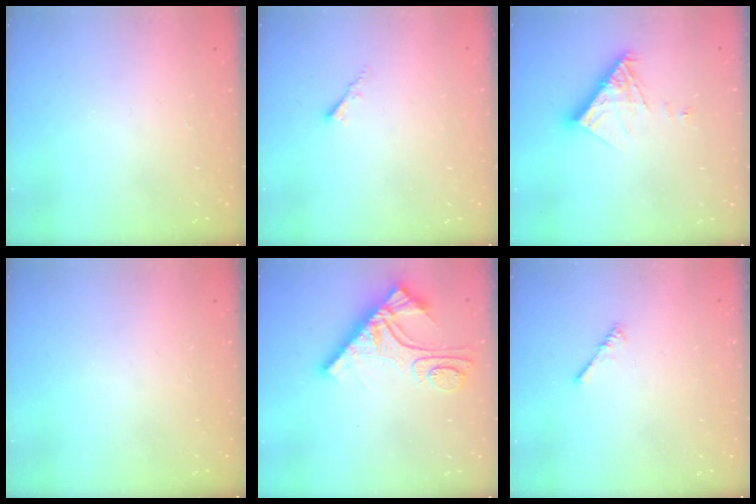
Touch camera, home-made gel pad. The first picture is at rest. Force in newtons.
{"total": 1.8, "press": 1.7, "slide": 0.5}
{"total": 10.3, "press": 10.2, "slide": 0.9}
{"total": 0.0}
{"total": 11.8, "press": 11.8, "slide": 1.2}
{"total": 0.0}